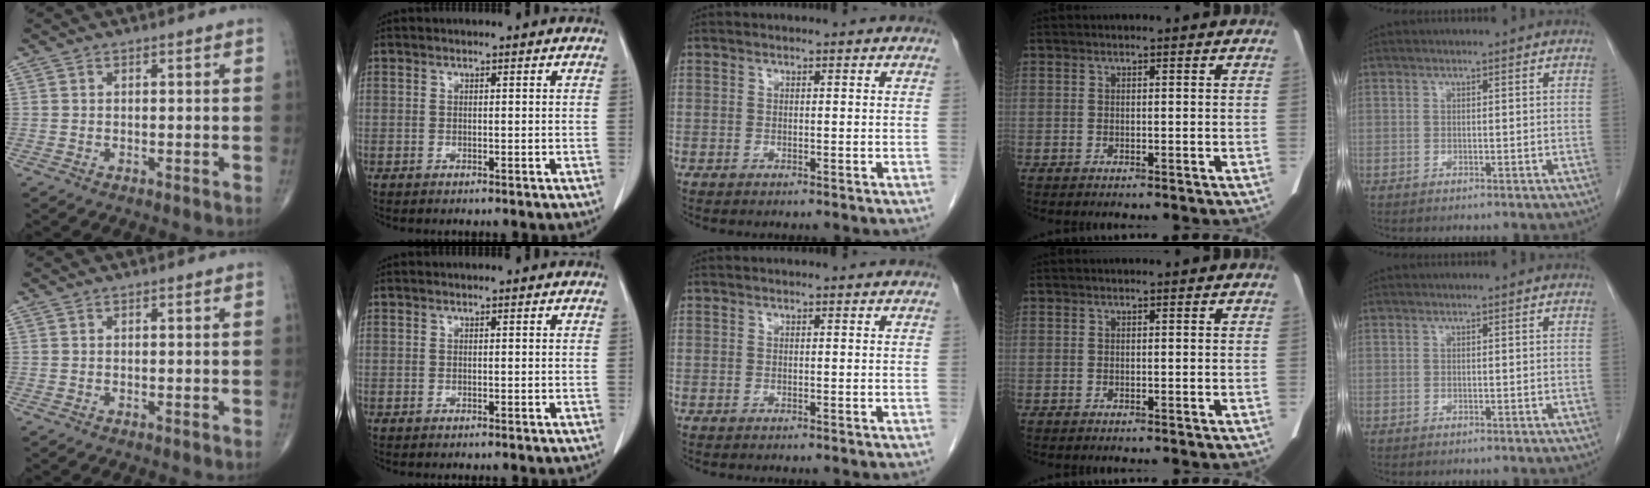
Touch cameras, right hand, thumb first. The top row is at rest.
{}